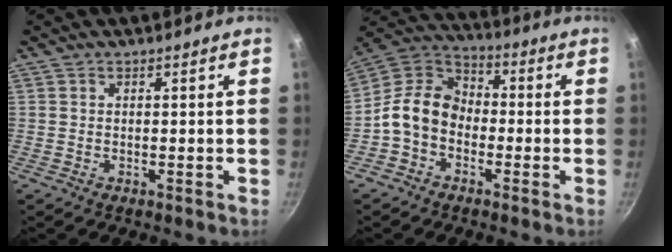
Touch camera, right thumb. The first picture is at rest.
{"total": 11.0, "force": [-2.8, 8.3, 6.6], "torque": [-0.089, 0.045, -0.080]}